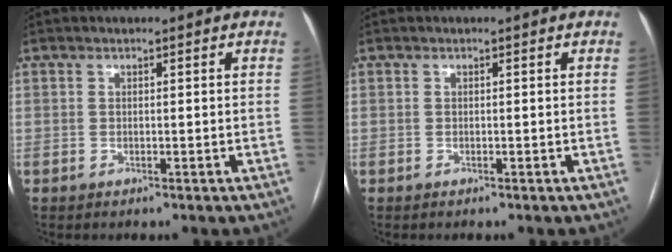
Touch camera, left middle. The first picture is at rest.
{"total": 0.0}